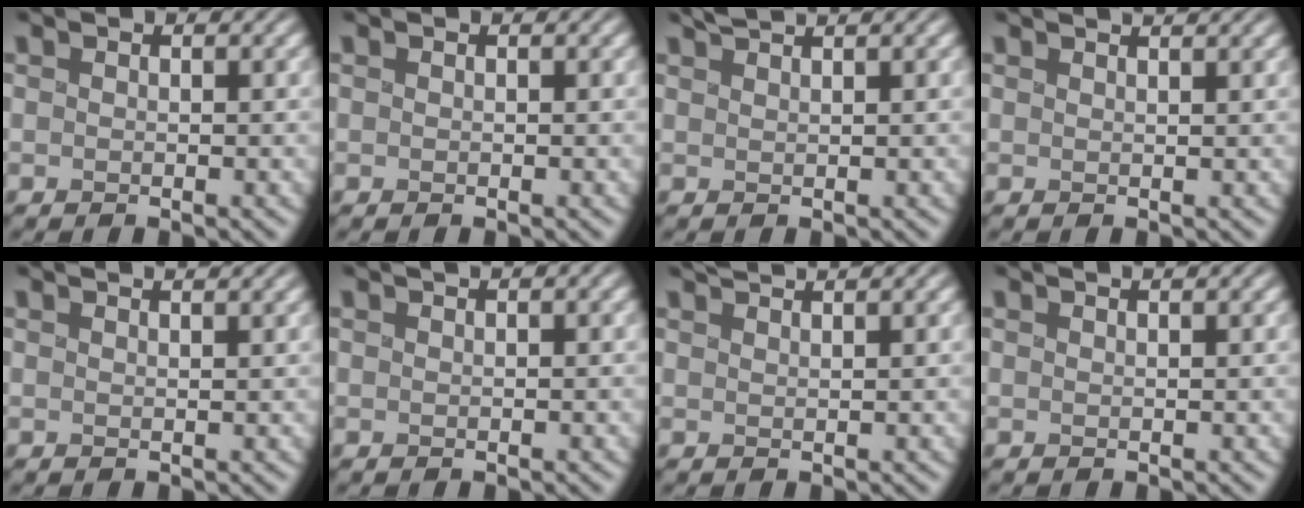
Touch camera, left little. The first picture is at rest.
{"total": 0.0}
{"total": 1.7, "force": [1.5, 0.2, 0.8], "torque": [-0.002, 0.010, 0.027]}
{"total": 2.2, "force": [1.7, 0.7, 1.1], "torque": [0.007, 0.011, 0.005]}
{"total": 2.6, "force": [2.0, 0.8, 1.3], "torque": [0.008, 0.015, 0.007]}
{"total": 1.0, "force": [0.7, 0.2, 0.7], "torque": [-0.004, 0.005, 0.007]}
{"total": 2.5, "force": [2.3, 0.3, 1.0], "torque": [-0.006, 0.010, 0.033]}
{"total": 1.5, "force": [1.2, 0.5, 0.9], "torque": [0.005, 0.009, 0.003]}